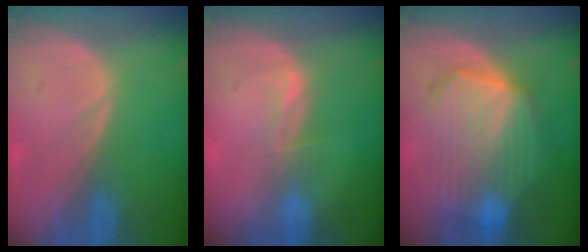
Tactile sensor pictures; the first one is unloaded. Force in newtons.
{"total": 2.2, "press": 1.7, "slide": 1.4}
{"total": 10.8, "press": 10.8, "slide": 0.8}